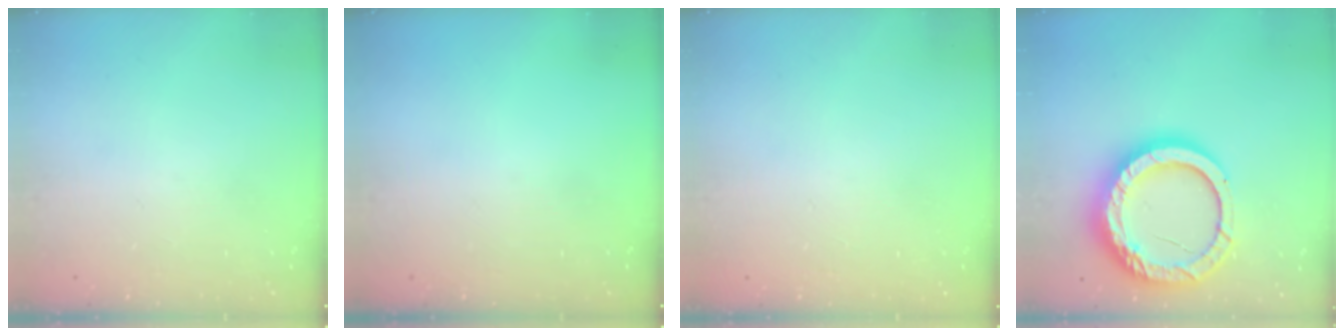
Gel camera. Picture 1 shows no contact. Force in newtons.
{"total": 0.0}
{"total": 2.5, "press": 2.5, "slide": 0.2}
{"total": 20.9, "press": 20.8, "slide": 2.6}